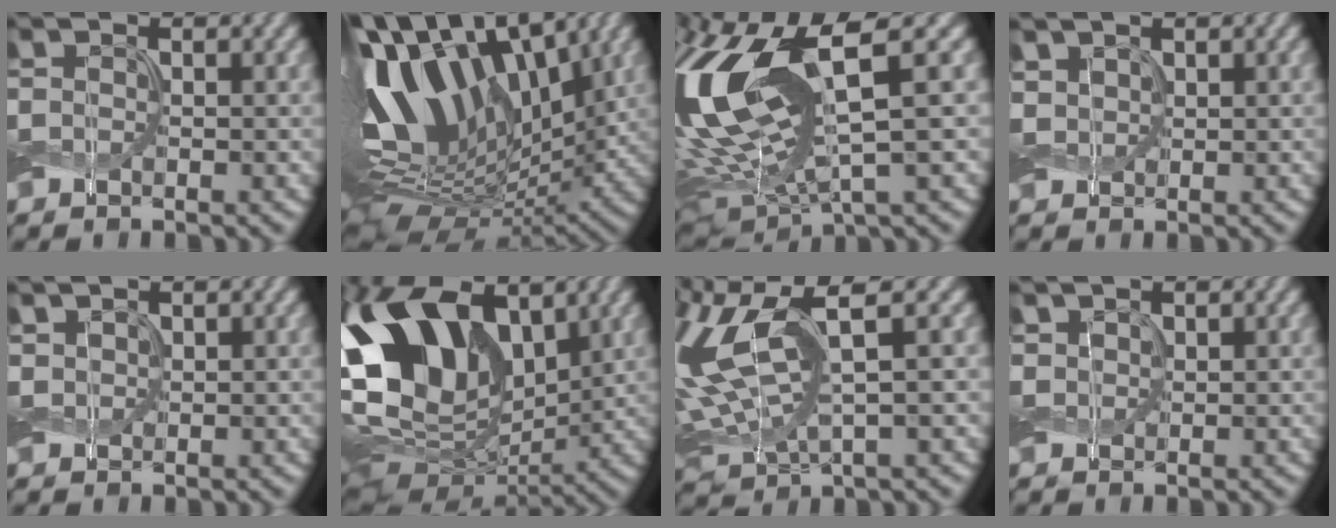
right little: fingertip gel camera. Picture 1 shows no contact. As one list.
[{"total": 14.8, "force": [4.3, 8.9, 11.0], "torque": [-0.236, 0.029, 0.067]}, {"total": 16.3, "force": [2.7, 6.2, 14.8], "torque": [-0.345, 0.009, 0.067]}, {"total": 1.8, "force": [1.1, 1.1, 0.8], "torque": [-0.023, 0.006, 0.022]}, {"total": 1.1, "force": [0.7, 0.7, 0.4], "torque": [-0.010, 0.003, 0.015]}, {"total": 15.6, "force": [3.4, 10.0, 11.6], "torque": [-0.248, 0.011, 0.049]}, {"total": 10.3, "force": [2.5, 4.3, 9.1], "torque": [-0.223, -0.003, 0.060]}, {"total": 1.1, "force": [0.7, 0.8, 0.3], "torque": [-0.011, 0.003, 0.013]}]